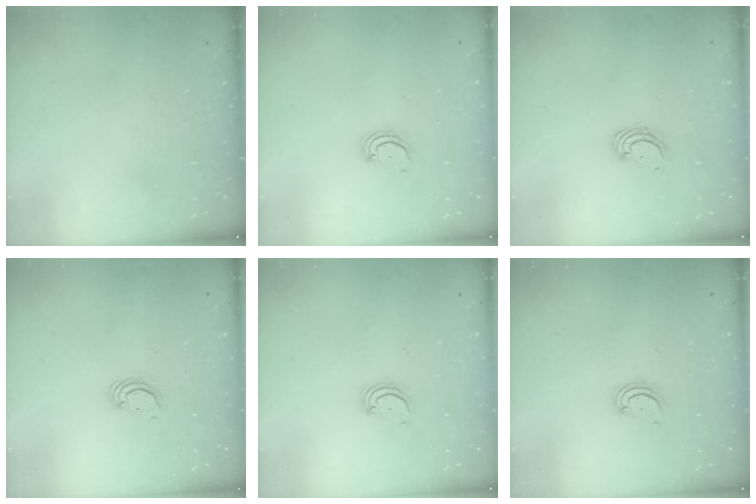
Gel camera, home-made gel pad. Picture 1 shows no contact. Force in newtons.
{"total": 2.8, "press": 2.8, "slide": 0.3}
{"total": 3.1, "press": 3.1, "slide": 0.1}
{"total": 2.7, "press": 2.7, "slide": 0.1}
{"total": 2.8, "press": 2.8, "slide": 0.3}
{"total": 2.8, "press": 2.8, "slide": 0.3}